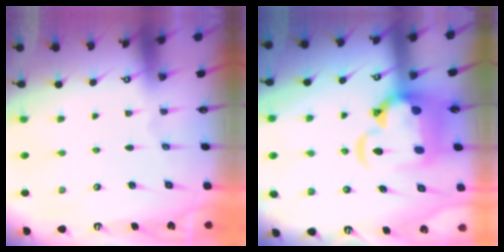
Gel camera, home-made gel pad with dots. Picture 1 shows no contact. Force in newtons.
{"total": 9.3, "press": 9.0, "slide": 2.4}